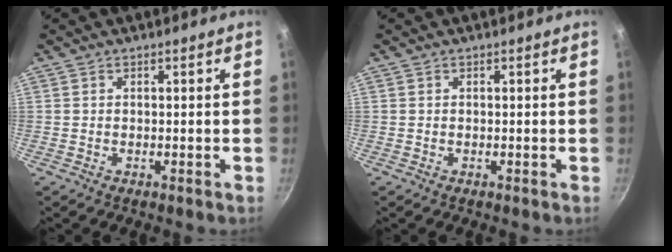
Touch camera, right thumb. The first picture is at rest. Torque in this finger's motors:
{"motor_torque": [-0.02, 0.02, -0.02, 0.01, 0.00]}